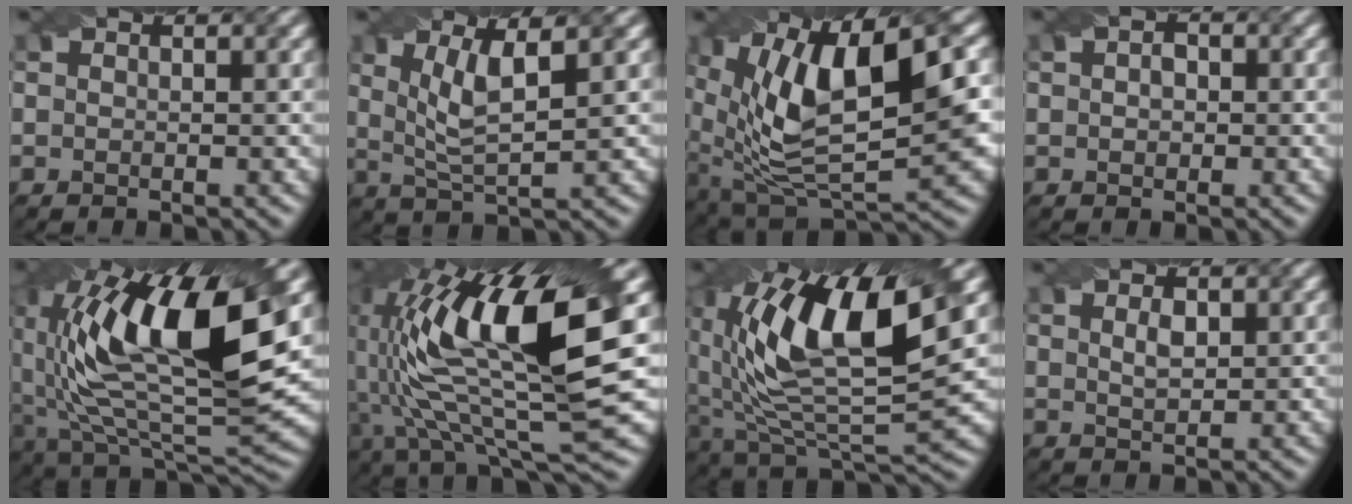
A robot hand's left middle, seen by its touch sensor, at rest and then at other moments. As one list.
[{"total": 4.8, "force": [1.4, 1.2, 4.5], "torque": [-0.090, 0.001, 0.031]}, {"total": 13.4, "force": [2.7, 5.8, 11.8], "torque": [-0.216, -0.001, 0.050]}, {"total": 2.0, "force": [0.2, 1.4, 1.3], "torque": [-0.019, 0.003, 0.001]}, {"total": 15.5, "force": [4.1, 6.6, 13.5], "torque": [-0.251, -0.001, 0.065]}, {"total": 15.9, "force": [4.1, 4.8, 14.6], "torque": [-0.283, 0.009, 0.075]}, {"total": 14.1, "force": [4.0, 5.9, 12.1], "torque": [-0.219, -0.001, 0.070]}, {"total": 1.6, "force": [0.6, 0.7, 1.3], "torque": [-0.026, -0.001, 0.015]}]